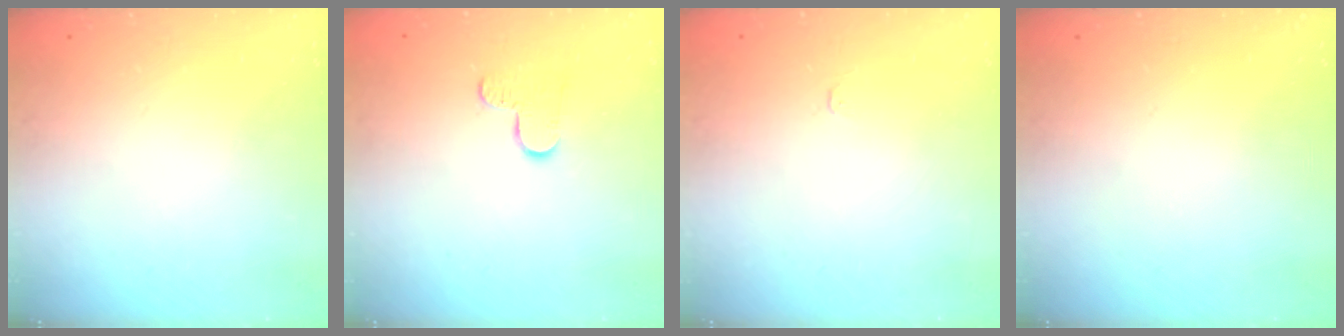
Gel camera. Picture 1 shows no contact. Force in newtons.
{"total": 5.1, "press": 5.0, "slide": 0.5}
{"total": 2.4, "press": 2.4, "slide": 0.3}
{"total": 0.0}